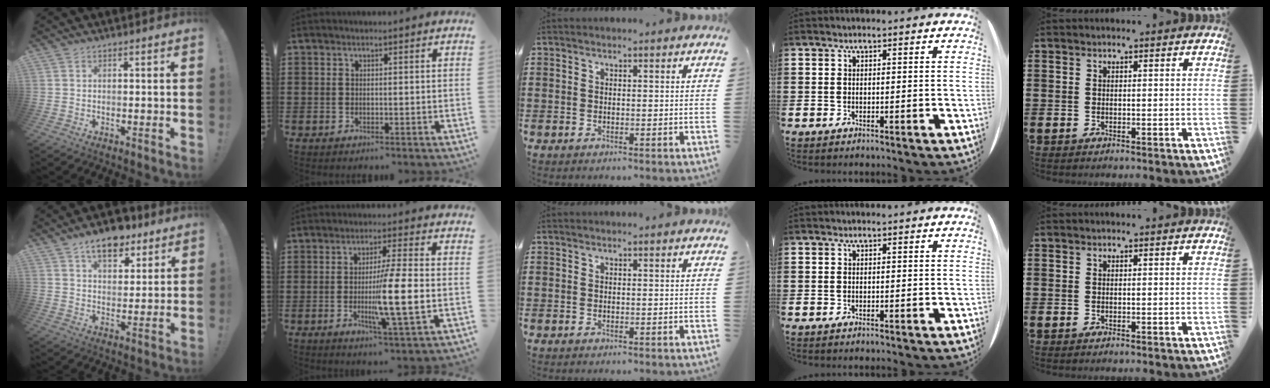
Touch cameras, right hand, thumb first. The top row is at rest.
{"thumb": {"total": 10.8, "force": [7.2, 5.7, 5.6], "torque": [-0.085, -0.034, 0.131]}, "index": {"total": 9.9, "force": [-1.6, 0.2, 9.8], "torque": [-0.185, -0.020, -0.035]}}